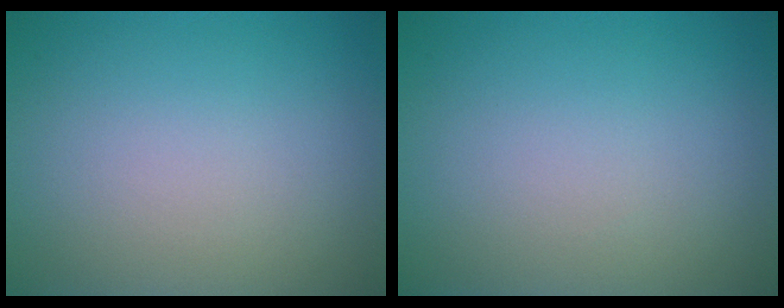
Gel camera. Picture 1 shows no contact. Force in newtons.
{"total": 0.0}